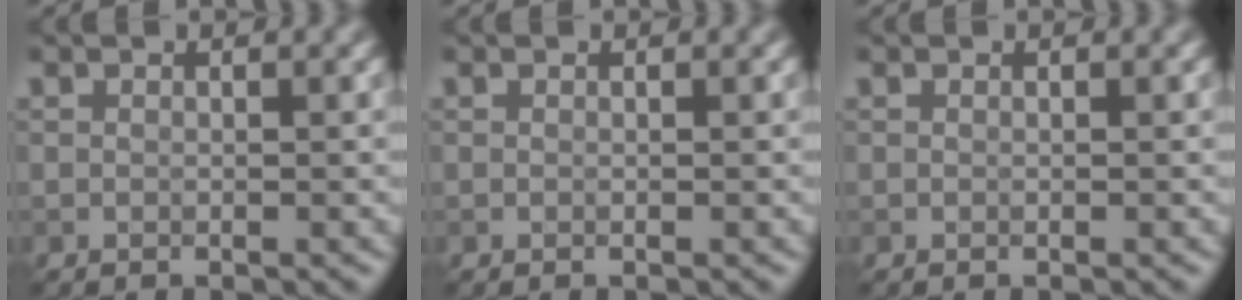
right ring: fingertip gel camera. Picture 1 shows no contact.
{"total": 0.0}
{"total": 0.0}